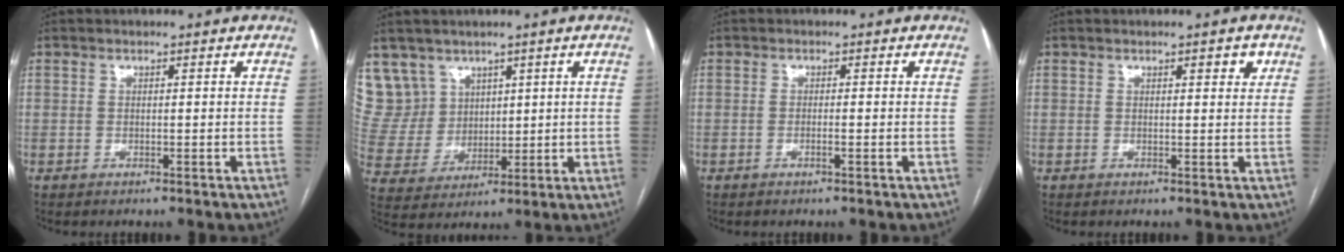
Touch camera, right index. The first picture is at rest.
{"total": 9.3, "force": [6.0, 7.1, 0.3], "torque": [-0.016, 0.029, 0.137]}
{"total": 1.0, "force": [-0.5, -0.2, 0.9], "torque": [-0.018, 0.001, -0.009]}
{"total": 1.8, "force": [1.0, 0.5, 1.4], "torque": [-0.017, 0.000, 0.011]}